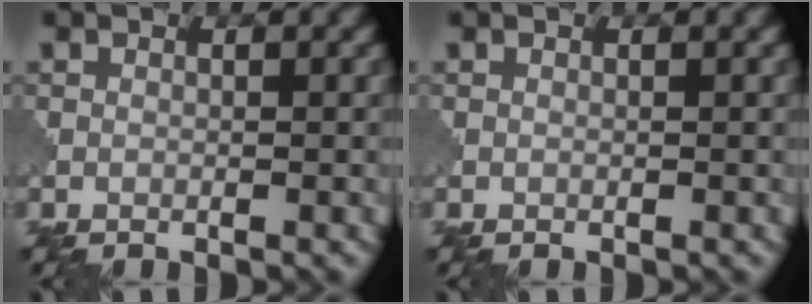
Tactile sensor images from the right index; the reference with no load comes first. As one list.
[{"total": 0.0}]